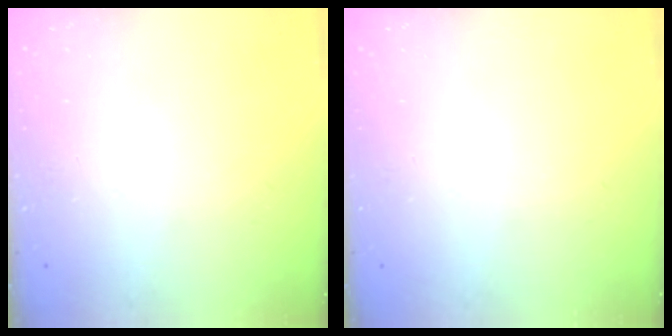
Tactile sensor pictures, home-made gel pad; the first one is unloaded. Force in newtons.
{"total": 0.0}